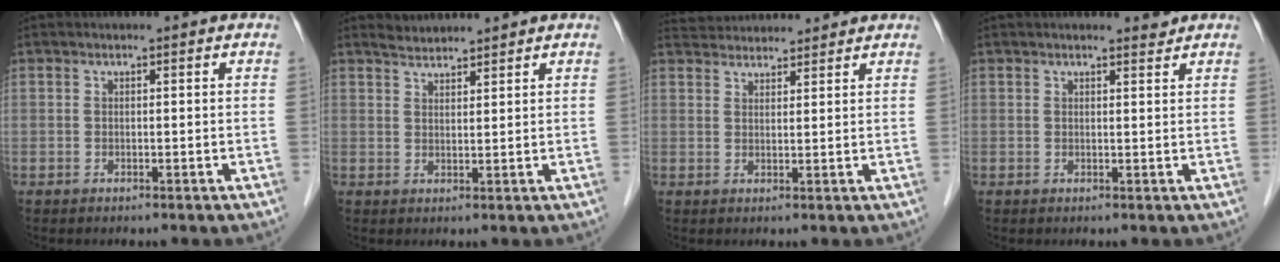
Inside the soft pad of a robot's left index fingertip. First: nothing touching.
{"total": 2.6, "force": [2.6, 0.3, 0.0], "torque": [-0.008, 0.014, 0.051]}
{"total": 7.8, "force": [7.5, 1.3, 1.4], "torque": [-0.027, 0.033, 0.115]}
{"total": 2.0, "force": [2.0, 0.0, 0.2], "torque": [-0.005, -0.001, 0.027]}